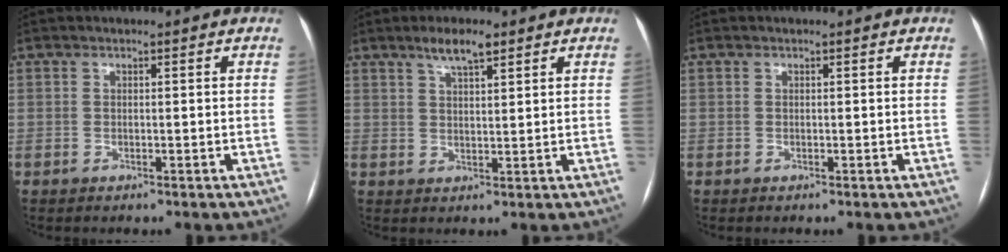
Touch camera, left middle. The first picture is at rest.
{"total": 4.4, "force": [3.1, 0.9, 3.0], "torque": [-0.056, 0.006, 0.055]}
{"total": 0.0}